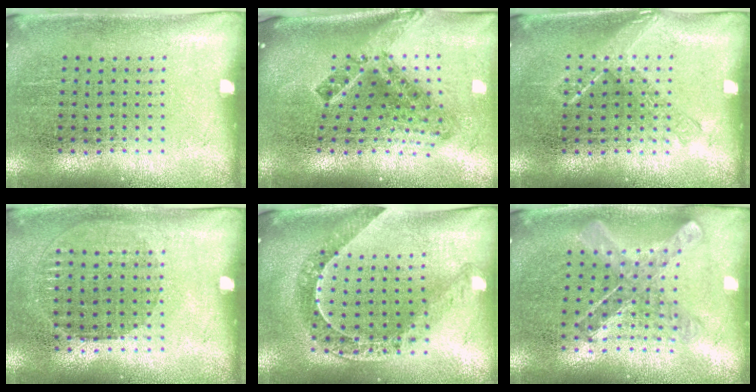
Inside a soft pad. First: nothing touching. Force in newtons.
{"total": 2.4, "press": 1.5, "slide": 1.9}
{"total": 1.9, "press": 1.9, "slide": 0.3}
{"total": 0.9, "press": 0.8, "slide": 0.3}
{"total": 1.2, "press": 1.2, "slide": 0.2}
{"total": 0.9, "press": 0.9, "slide": 0.1}